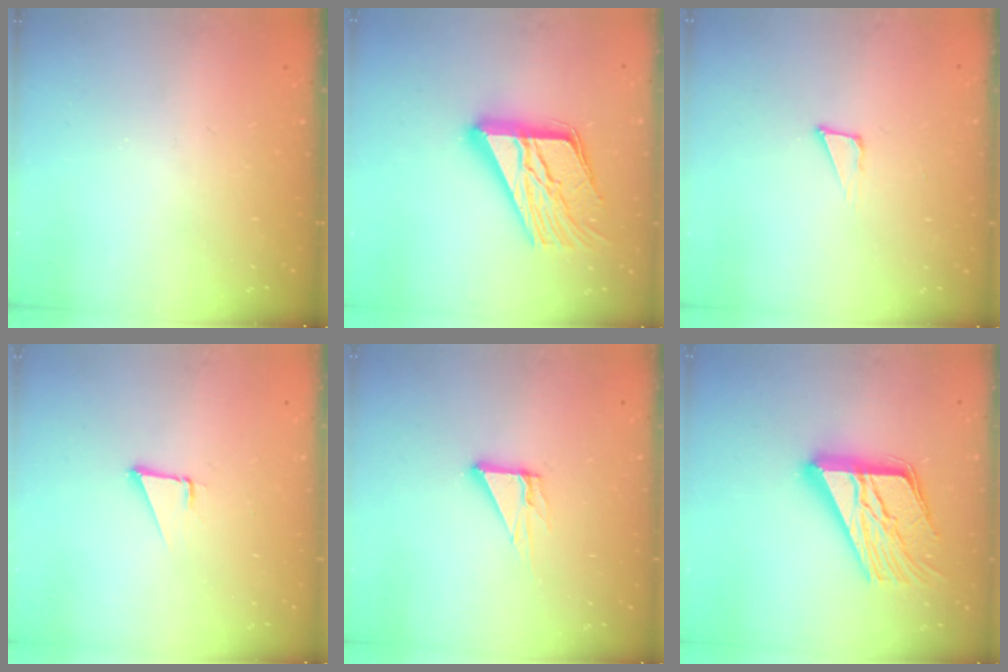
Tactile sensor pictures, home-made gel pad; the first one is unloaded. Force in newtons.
{"total": 21.0, "press": 20.9, "slide": 2.1}
{"total": 3.4, "press": 3.3, "slide": 0.9}
{"total": 1.9, "press": 1.9, "slide": 0.1}
{"total": 5.5, "press": 5.5, "slide": 0.3}
{"total": 21.0, "press": 20.9, "slide": 2.1}